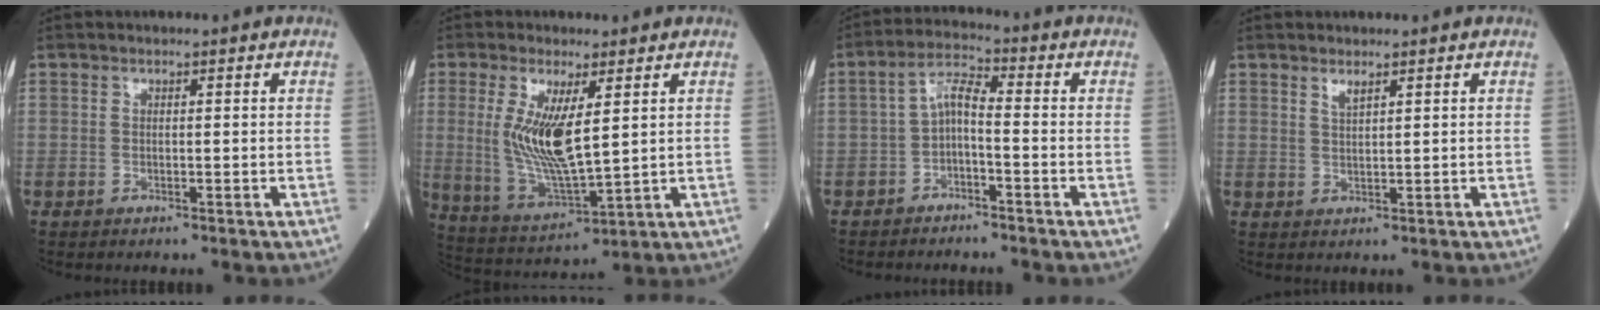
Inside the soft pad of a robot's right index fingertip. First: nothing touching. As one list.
[{"total": 10.4, "force": [2.1, 2.2, 9.9], "torque": [-0.212, -0.018, 0.048]}, {"total": 4.4, "force": [-1.3, 1.2, 4.0], "torque": [-0.075, 0.017, -0.026]}, {"total": 1.4, "force": [1.1, 0.0, 0.9], "torque": [-0.019, -0.004, 0.023]}]